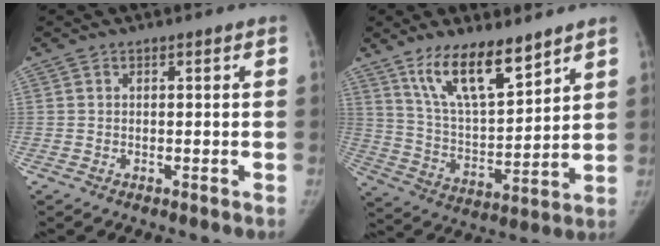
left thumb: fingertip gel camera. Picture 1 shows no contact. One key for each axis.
{"total": 14.1, "fx": 9.9, "fy": 4.6, "fz": 8.9, "tx": -0.134, "ty": -0.060, "tz": 0.193}